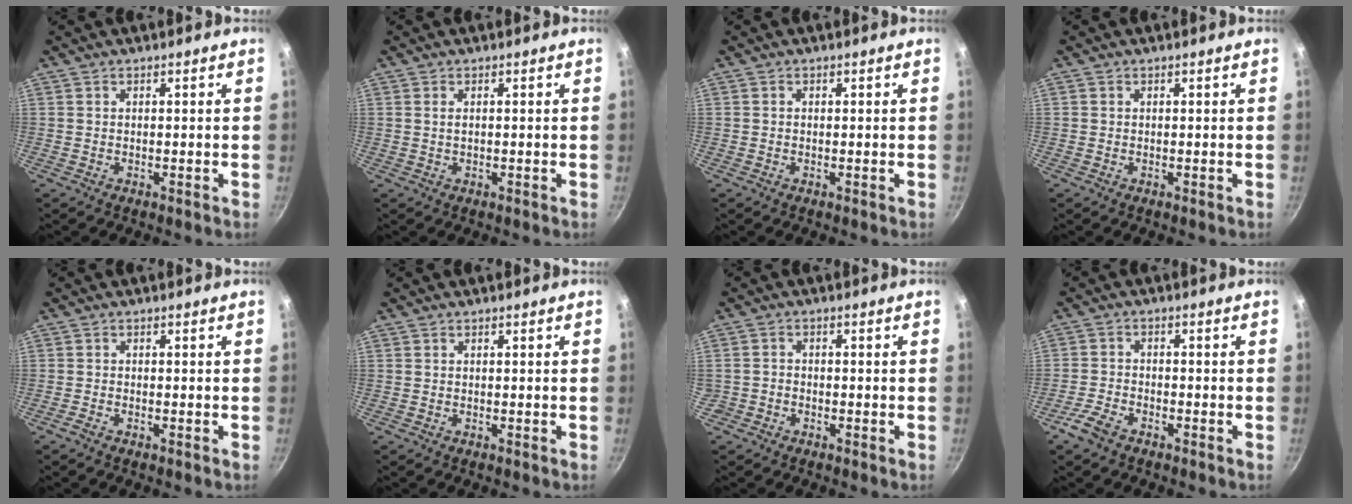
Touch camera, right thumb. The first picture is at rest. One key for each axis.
{"total": 1.0, "fx": 0.2, "fy": 0.5, "fz": 0.9, "tx": -0.016, "ty": 0.001, "tz": 0.003}
{"total": 0.0}
{"total": 0.0}
{"total": 1.0, "fx": -0.7, "fy": 0.2, "fz": 0.6, "tx": -0.023, "ty": 0.007, "tz": -0.021}
{"total": 0.0}
{"total": 1.8, "fx": -1.1, "fy": 1.4, "fz": 0.3, "tx": 0.001, "ty": 0.016, "tz": -0.020}
{"total": 4.7, "fx": -3.2, "fy": 2.3, "fz": 2.6, "tx": -0.061, "ty": 0.021, "tz": -0.067}